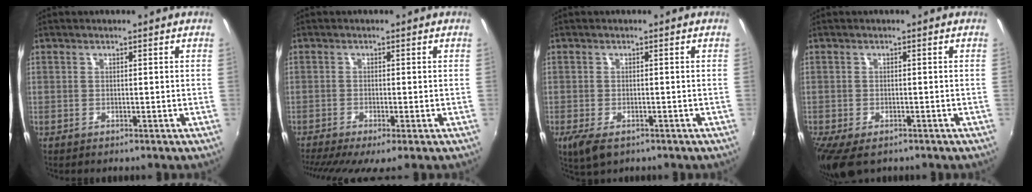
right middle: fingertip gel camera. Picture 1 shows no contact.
{"total": 7.0, "force": [-5.1, 0.4, 4.8], "torque": [-0.105, -0.039, -0.087]}
{"total": 5.0, "force": [-2.9, 2.3, 3.4], "torque": [-0.074, -0.020, -0.048]}
{"total": 7.1, "force": [-4.8, 3.1, 4.3], "torque": [-0.100, -0.034, -0.079]}